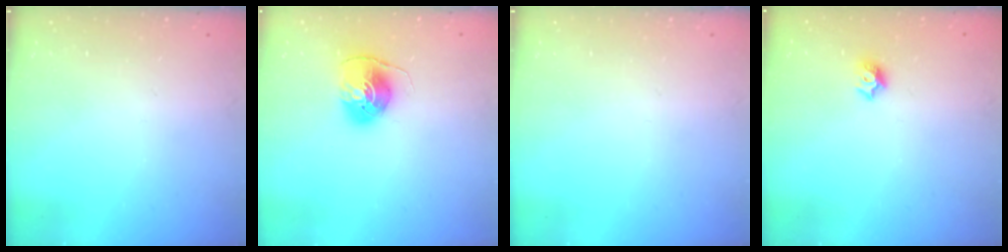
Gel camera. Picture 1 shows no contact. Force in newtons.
{"total": 8.3, "press": 8.3, "slide": 0.4}
{"total": 0.0}
{"total": 6.9, "press": 6.8, "slide": 0.9}